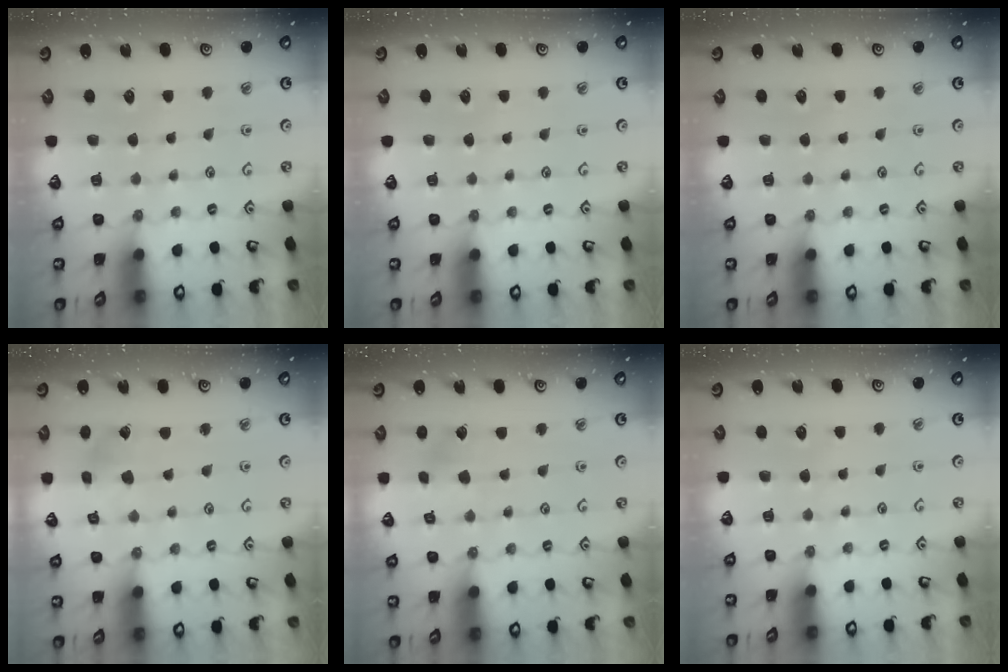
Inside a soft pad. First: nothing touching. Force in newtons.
{"total": 0.0}
{"total": 0.0}
{"total": 1.7, "press": 1.7, "slide": 0.2}
{"total": 2.7, "press": 2.7, "slide": 0.3}
{"total": 0.0}